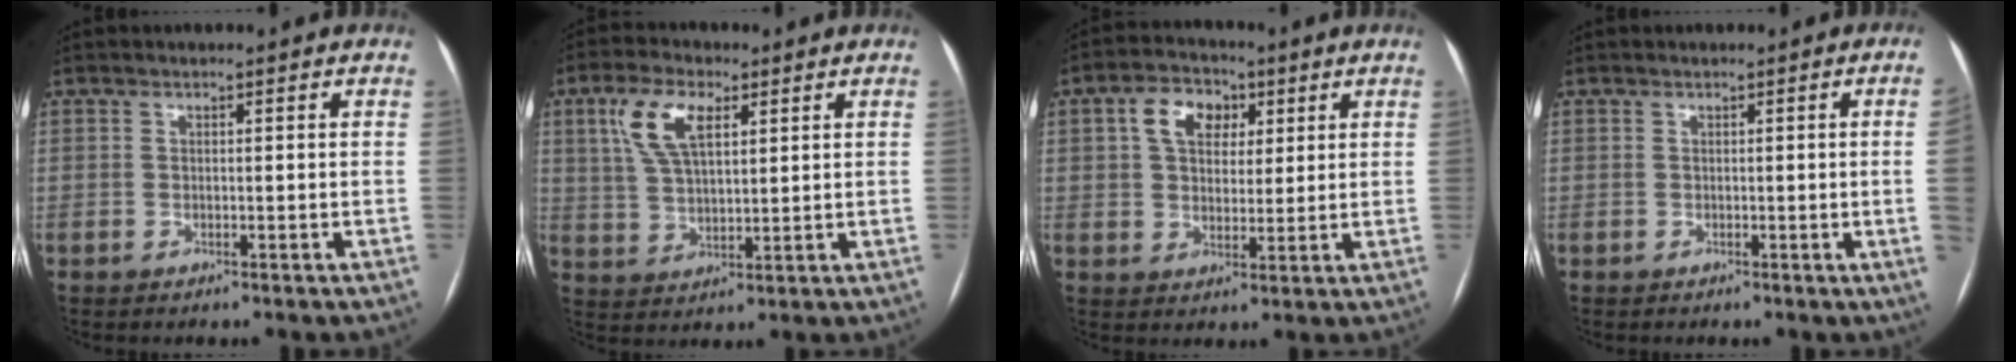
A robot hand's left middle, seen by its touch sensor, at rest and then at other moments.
{"total": 8.4, "force": [3.6, 3.6, 6.7], "torque": [-0.142, 0.017, 0.073]}
{"total": 7.4, "force": [2.8, 5.1, 4.7], "torque": [-0.088, 0.024, 0.048]}
{"total": 3.4, "force": [-0.2, -1.4, 3.1], "torque": [-0.039, -0.005, -0.002]}